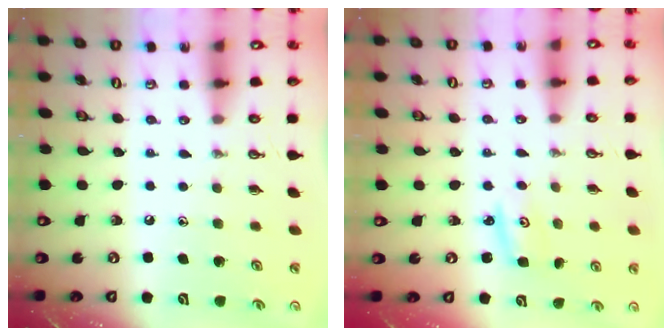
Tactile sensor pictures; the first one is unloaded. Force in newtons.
{"total": 2.7, "press": 2.7, "slide": 0.2}